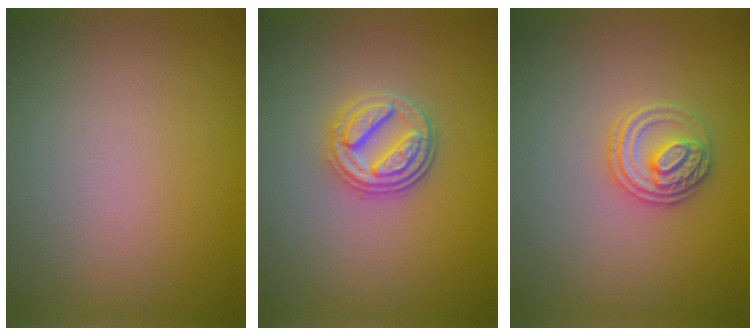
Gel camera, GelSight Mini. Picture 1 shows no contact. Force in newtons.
{"total": 3.6, "press": 3.1, "slide": 1.8}
{"total": 2.7, "press": 2.6, "slide": 0.7}